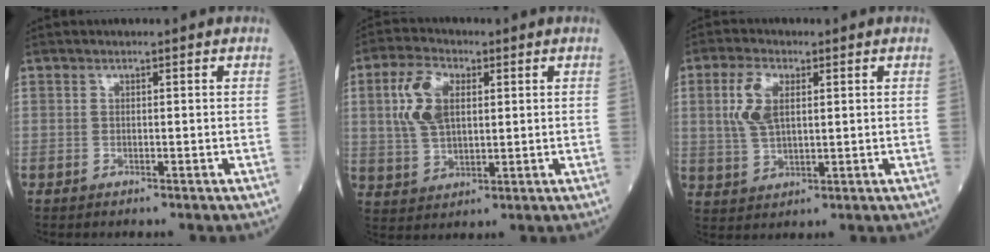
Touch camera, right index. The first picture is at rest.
{"total": 8.3, "force": [2.2, 4.3, 6.8], "torque": [-0.156, 0.014, 0.046]}
{"total": 6.3, "force": [1.8, 2.8, 5.4], "torque": [-0.129, 0.008, 0.041]}